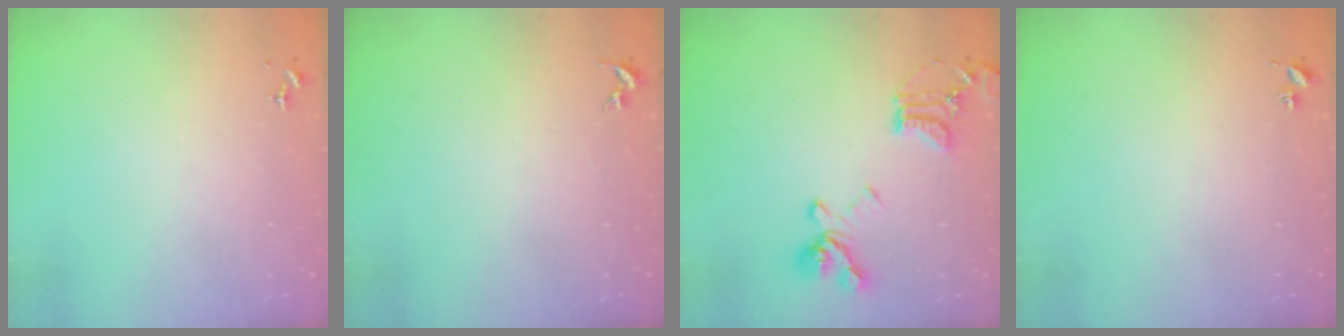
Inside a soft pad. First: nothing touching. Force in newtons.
{"total": 0.0}
{"total": 18.0, "press": 17.9, "slide": 1.9}
{"total": 1.8, "press": 1.8, "slide": 0.2}